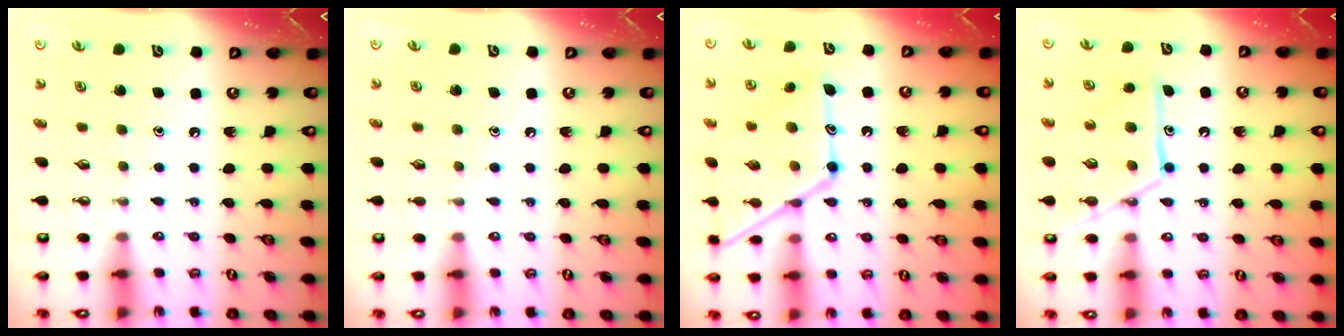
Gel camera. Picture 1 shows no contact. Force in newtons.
{"total": 4.5, "press": 4.4, "slide": 0.6}
{"total": 16.5, "press": 16.4, "slide": 1.4}
{"total": 14.2, "press": 14.2, "slide": 1.2}